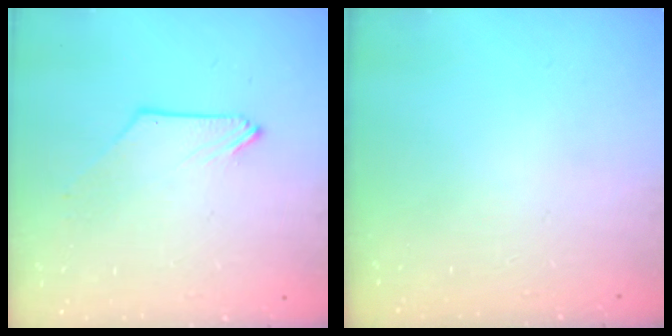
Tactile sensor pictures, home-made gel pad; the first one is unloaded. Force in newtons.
{"total": 0.0}